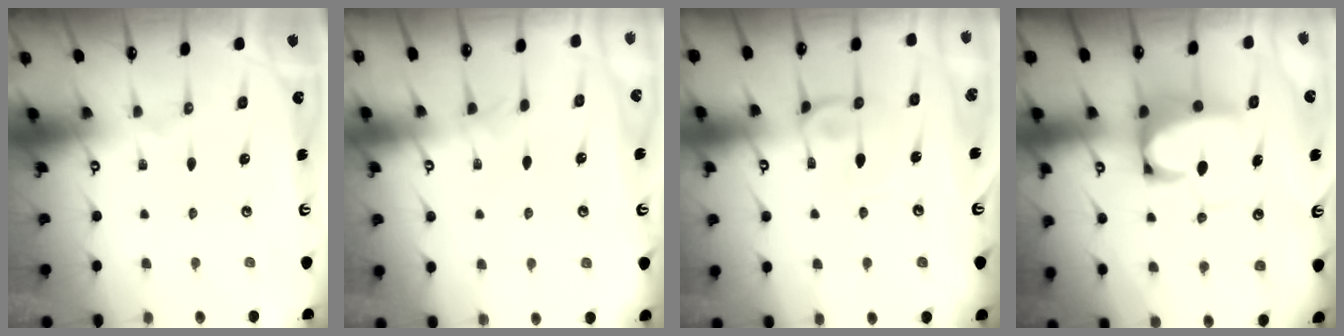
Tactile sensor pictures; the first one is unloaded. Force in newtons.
{"total": 3.5, "press": 3.5, "slide": 0.2}
{"total": 1.0, "press": 0.9, "slide": 0.5}
{"total": 7.9, "press": 7.8, "slide": 1.3}